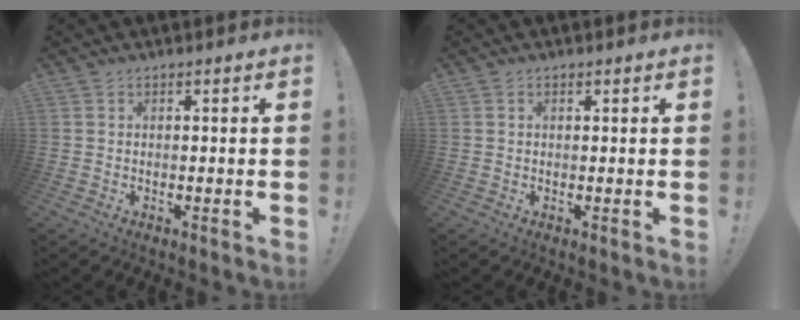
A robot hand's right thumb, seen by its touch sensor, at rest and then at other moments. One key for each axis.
{"total": 0.6, "fx": 0.4, "fy": 0.3, "fz": 0.2, "tx": 0.003, "ty": -0.002, "tz": 0.006}